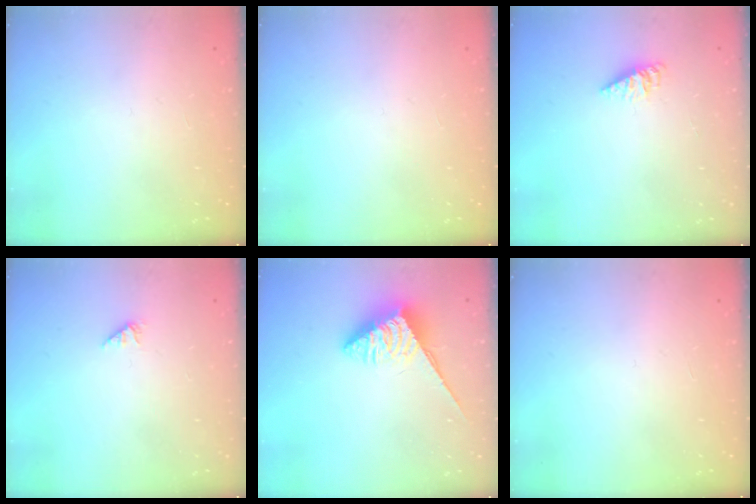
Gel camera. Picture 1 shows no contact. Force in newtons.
{"total": 0.0}
{"total": 2.9, "press": 2.9, "slide": 0.3}
{"total": 1.0, "press": 1.0, "slide": 0.2}
{"total": 4.3, "press": 4.3, "slide": 0.5}
{"total": 0.0}